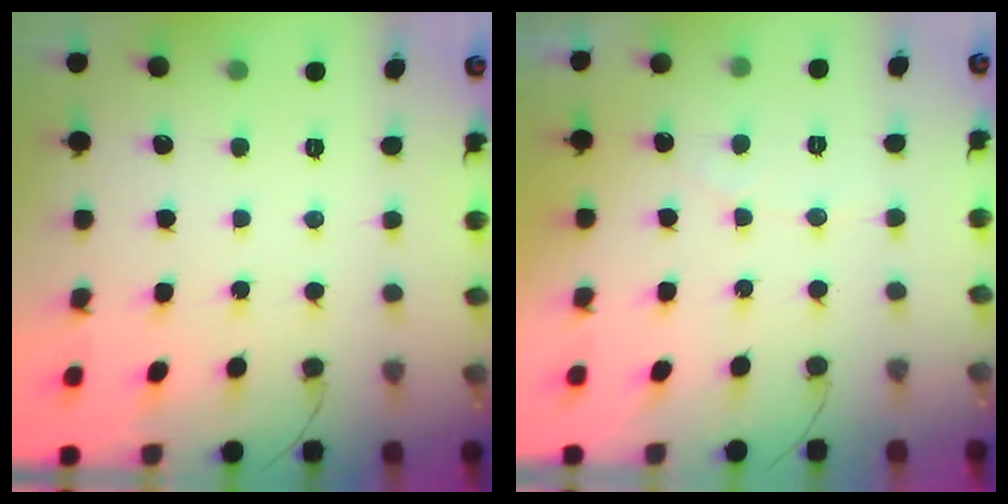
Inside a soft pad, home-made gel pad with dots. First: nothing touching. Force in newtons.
{"total": 2.7, "press": 2.7, "slide": 0.1}